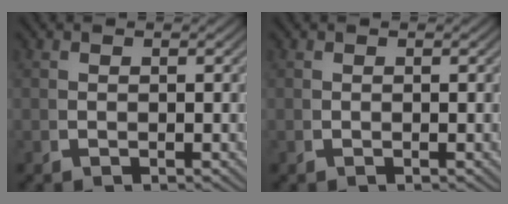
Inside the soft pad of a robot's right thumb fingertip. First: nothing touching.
{"total": 0.0}